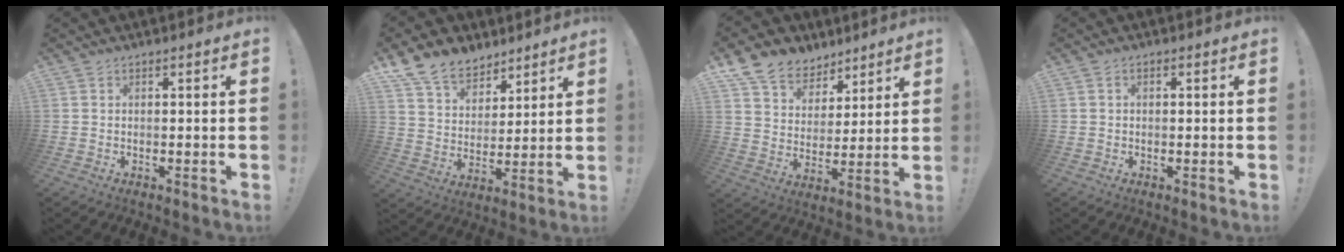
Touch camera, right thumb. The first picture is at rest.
{"total": 13.0, "force": [9.8, 7.8, 3.4], "torque": [-0.073, -0.069, 0.193]}
{"total": 11.5, "force": [8.2, 7.7, 2.3], "torque": [-0.049, -0.061, 0.163]}
{"total": 1.0, "force": [-0.3, 0.7, 0.7], "torque": [-0.018, 0.008, -0.003]}